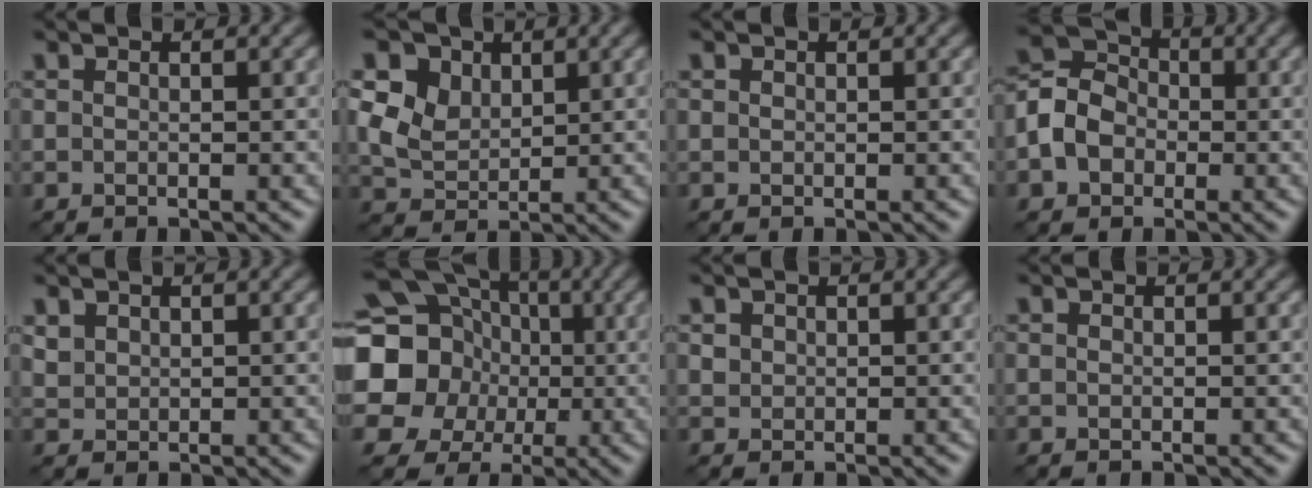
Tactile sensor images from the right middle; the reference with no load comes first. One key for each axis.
{"total": 8.9, "fx": 4.2, "fy": 6.5, "fz": 4.5, "tx": -0.114, "ty": 0.035, "tz": 0.060}
{"total": 0.0}
{"total": 4.9, "fx": -1.0, "fy": 4.0, "fz": 2.5, "tx": -0.048, "ty": 0.010, "tz": -0.025}
{"total": 1.1, "fx": 0.7, "fy": 0.8, "fz": 0.0, "tx": -0.003, "ty": -0.001, "tz": 0.019}
{"total": 19.4, "fx": 1.0, "fy": 18.2, "fz": 6.6, "tx": -0.173, "ty": 0.022, "tz": -0.031}
{"total": 0.6, "fx": 0.2, "fy": 0.5, "fz": -0.2, "tx": 0.006, "ty": -0.001, "tz": 0.005}
{"total": 0.0}